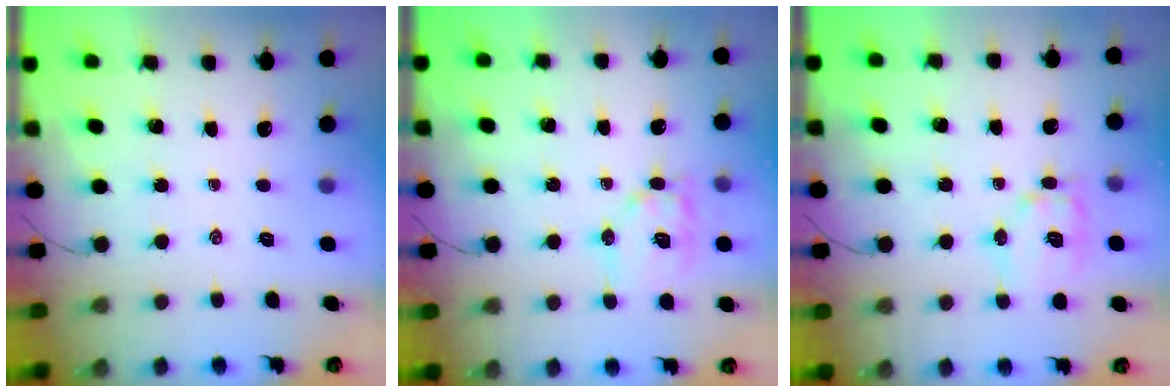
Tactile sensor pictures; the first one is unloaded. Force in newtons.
{"total": 11.8, "press": 11.8, "slide": 0.7}
{"total": 11.2, "press": 11.2, "slide": 0.4}